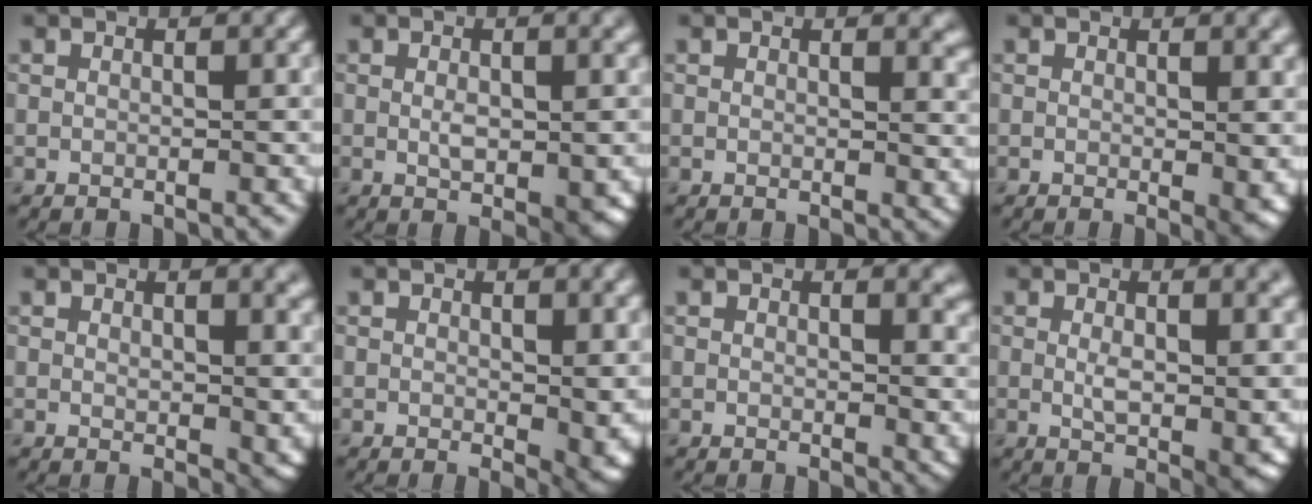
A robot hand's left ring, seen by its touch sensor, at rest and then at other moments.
{"total": 3.7, "force": [-0.4, 1.6, 3.3], "torque": [-0.054, -0.005, -0.001]}
{"total": 1.7, "force": [0.9, 0.8, 1.3], "torque": [-0.009, -0.007, 0.016]}
{"total": 3.0, "force": [0.5, 0.8, 2.9], "torque": [-0.025, -0.005, 0.007]}
{"total": 4.1, "force": [1.3, 2.2, 3.2], "torque": [-0.039, -0.015, 0.028]}
{"total": 4.3, "force": [0.4, 1.9, 3.8], "torque": [-0.044, -0.011, 0.009]}
{"total": 2.7, "force": [1.0, 1.5, 2.0], "torque": [-0.017, -0.009, 0.016]}
{"total": 5.9, "force": [0.6, 2.2, 5.4], "torque": [-0.080, -0.012, 0.016]}